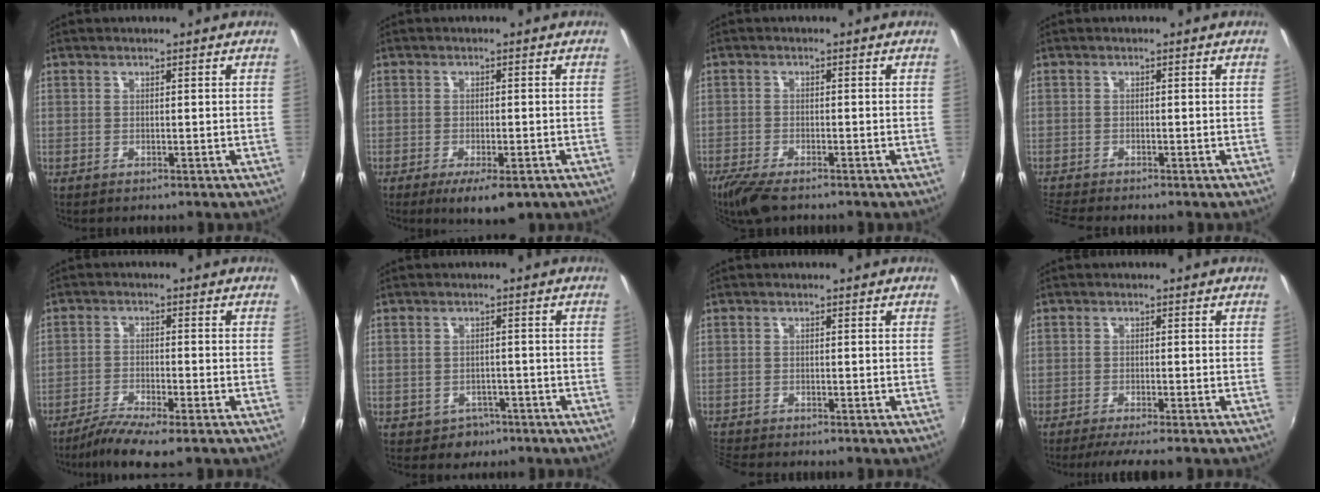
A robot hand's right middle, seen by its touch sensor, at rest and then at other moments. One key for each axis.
{"total": 6.3, "fx": -3.9, "fy": 2.0, "fz": 4.5, "tx": -0.086, "ty": -0.020, "tz": -0.059}
{"total": 6.8, "fx": -5.4, "fy": 1.6, "fz": 3.9, "tx": -0.099, "ty": -0.026, "tz": -0.102}
{"total": 3.6, "fx": -3.5, "fy": 0.0, "fz": 1.0, "tx": -0.034, "ty": -0.020, "tz": -0.070}
{"total": 6.8, "fx": -5.2, "fy": 0.7, "fz": 4.3, "tx": -0.106, "ty": -0.018, "tz": -0.097}
{"total": 4.0, "fx": -2.2, "fy": 3.2, "fz": 0.7, "tx": -0.025, "ty": 0.002, "tz": -0.025}
{"total": 3.3, "fx": -3.2, "fy": 0.2, "fz": 0.6, "tx": -0.027, "ty": -0.018, "tz": -0.067}
{"total": 5.0, "fx": -4.3, "fy": -0.5, "fz": 2.5, "tx": -0.055, "ty": -0.014, "tz": -0.069}